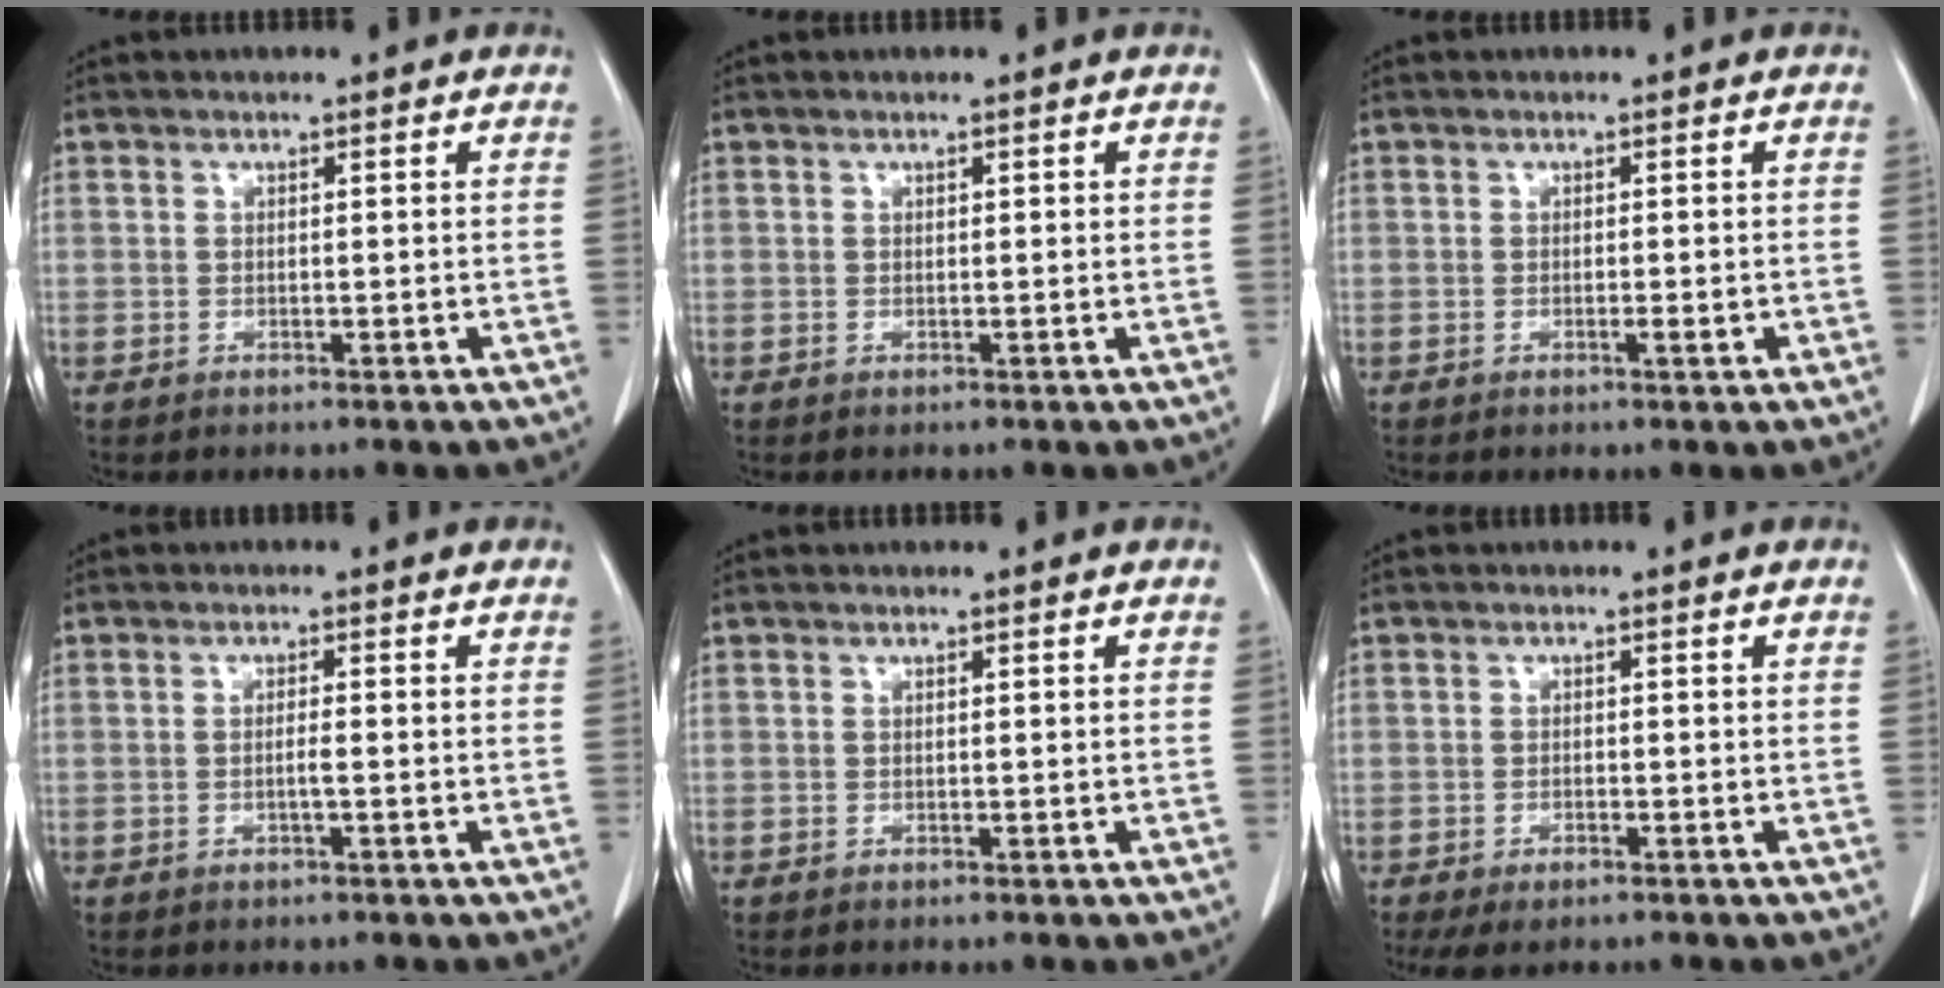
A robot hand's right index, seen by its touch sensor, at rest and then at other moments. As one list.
[{"total": 0.0}, {"total": 1.2, "force": [-0.4, 0.1, 1.1], "torque": [-0.018, 0.000, -0.003]}, {"total": 1.3, "force": [-0.3, -0.1, 1.3], "torque": [-0.022, 0.002, -0.004]}, {"total": 0.0}, {"total": 3.6, "force": [-2.5, 1.2, 2.3], "torque": [-0.044, -0.008, -0.037]}]